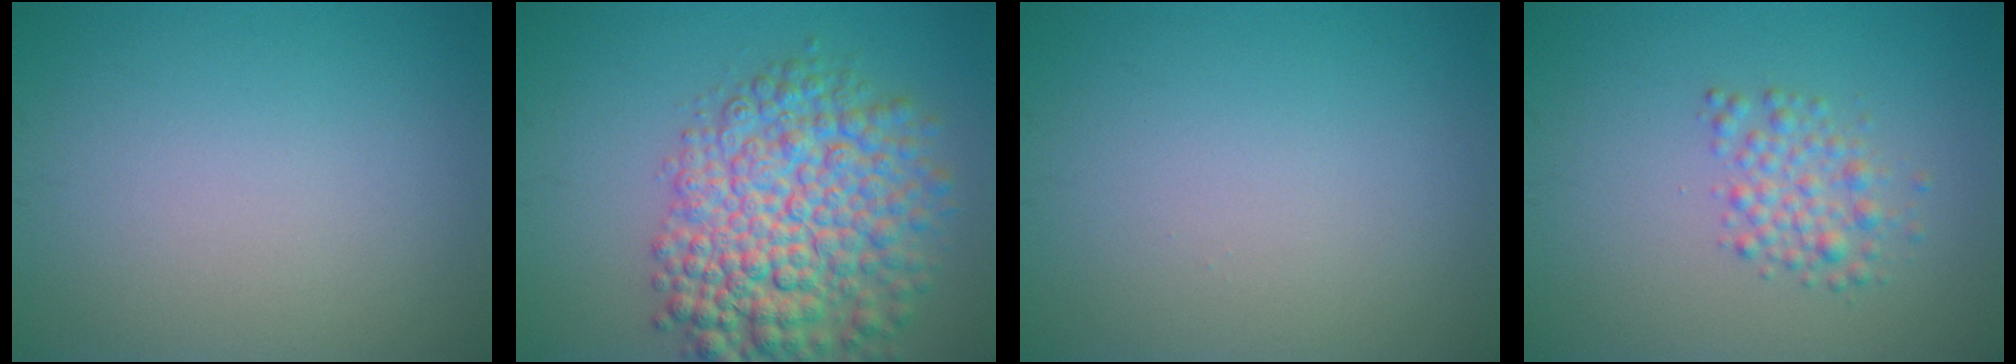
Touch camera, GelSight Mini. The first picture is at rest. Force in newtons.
{"total": 9.7, "press": 9.7, "slide": 0.3}
{"total": 0.0}
{"total": 2.4, "press": 2.4, "slide": 0.1}